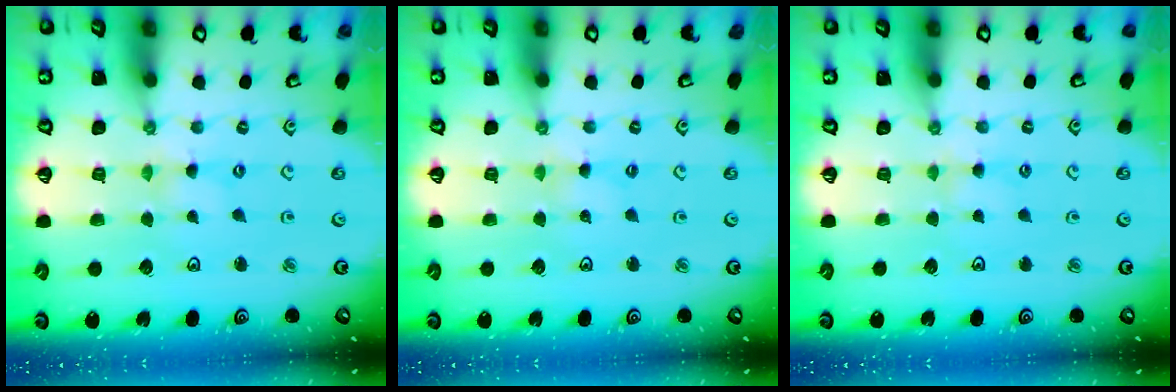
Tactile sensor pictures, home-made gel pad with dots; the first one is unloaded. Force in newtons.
{"total": 1.1, "press": 1.1, "slide": 0.3}
{"total": 1.9, "press": 1.9, "slide": 0.3}